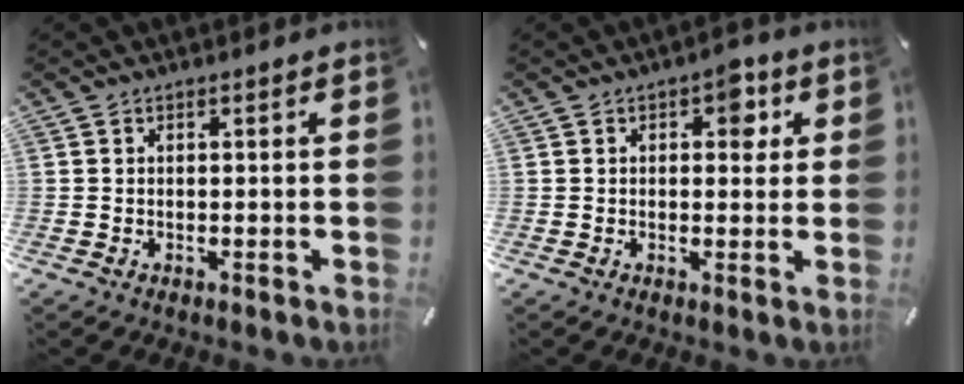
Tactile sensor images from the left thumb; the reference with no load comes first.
{"total": 4.2, "force": [1.1, 2.5, 3.1], "torque": [-0.026, -0.006, 0.008]}